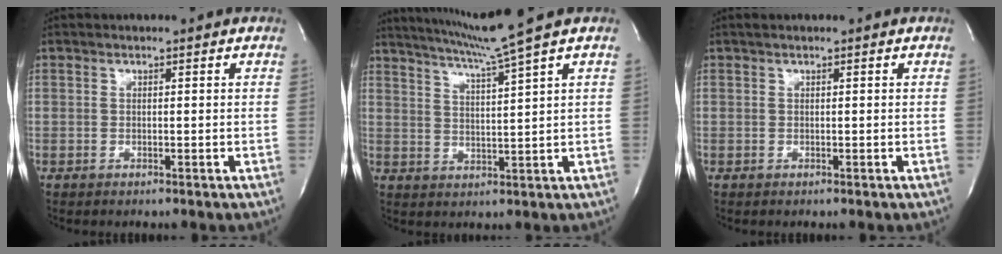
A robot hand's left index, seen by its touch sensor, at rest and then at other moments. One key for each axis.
{"total": 8.3, "fx": 6.5, "fy": -3.1, "fz": 4.1, "tx": -0.075, "ty": -0.018, "tz": 0.118}
{"total": 1.2, "fx": 0.9, "fy": 0.0, "fz": 0.8, "tx": -0.012, "ty": 0.014, "tz": 0.015}